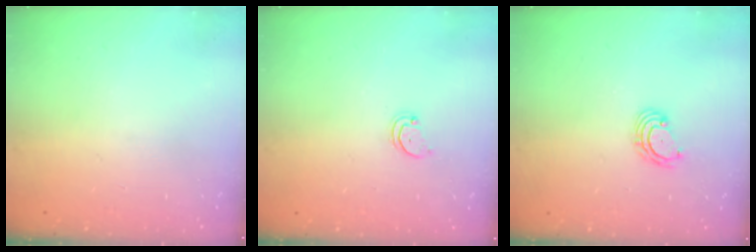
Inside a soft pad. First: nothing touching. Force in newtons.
{"total": 1.8, "press": 1.7, "slide": 0.2}
{"total": 2.8, "press": 2.8, "slide": 0.3}